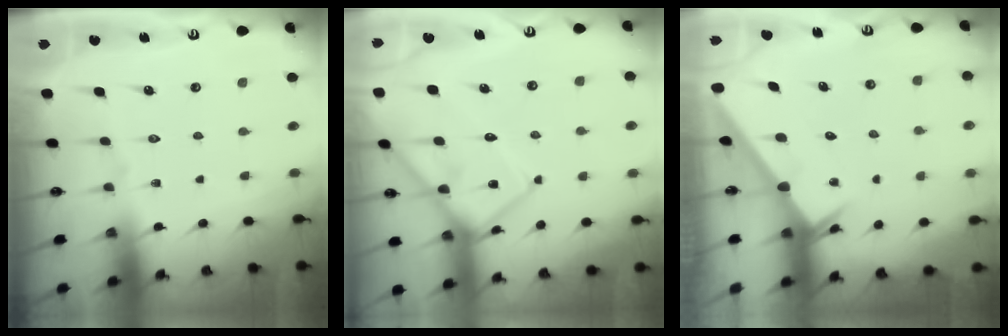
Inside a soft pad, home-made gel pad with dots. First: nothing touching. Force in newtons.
{"total": 12.6, "press": 12.5, "slide": 1.2}
{"total": 2.6, "press": 2.6, "slide": 0.0}